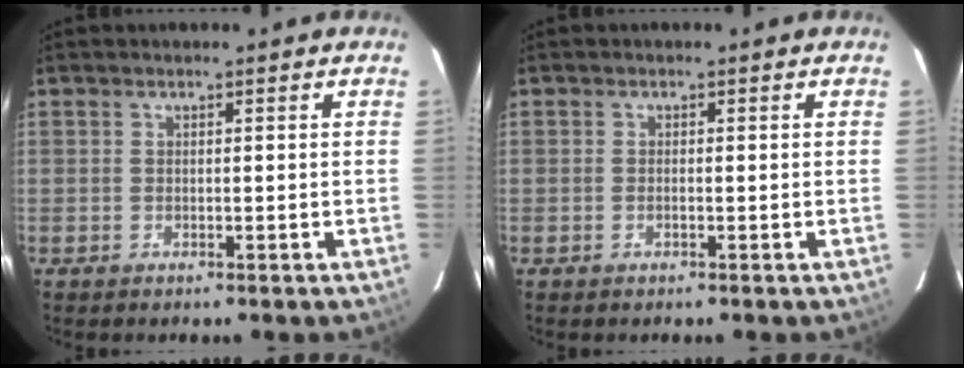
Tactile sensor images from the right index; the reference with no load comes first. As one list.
[{"total": 0.6, "force": [-0.2, 0.0, 0.5], "torque": [-0.012, 0.000, -0.003]}]